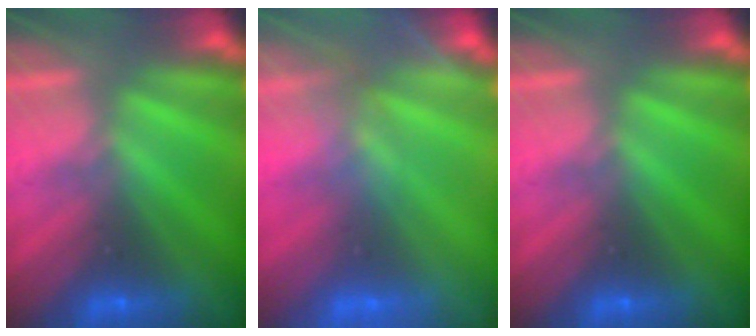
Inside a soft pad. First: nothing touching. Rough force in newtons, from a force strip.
{"total": 3.0}
{"total": 0.0}